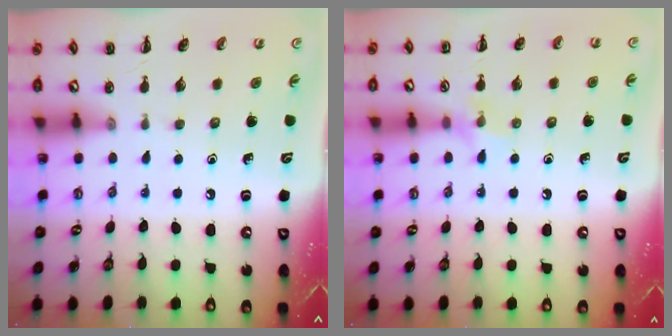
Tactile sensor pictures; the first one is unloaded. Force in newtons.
{"total": 7.0, "press": 6.8, "slide": 1.7}